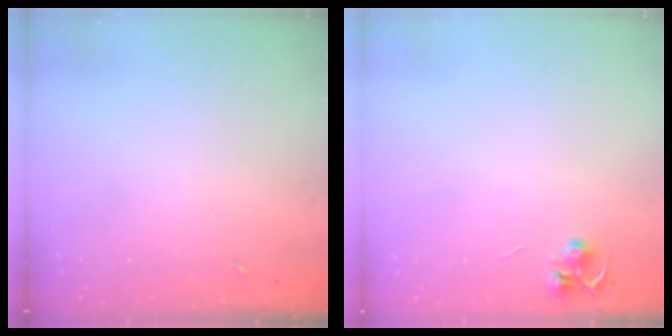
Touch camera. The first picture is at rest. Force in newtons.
{"total": 5.7, "press": 5.6, "slide": 0.4}